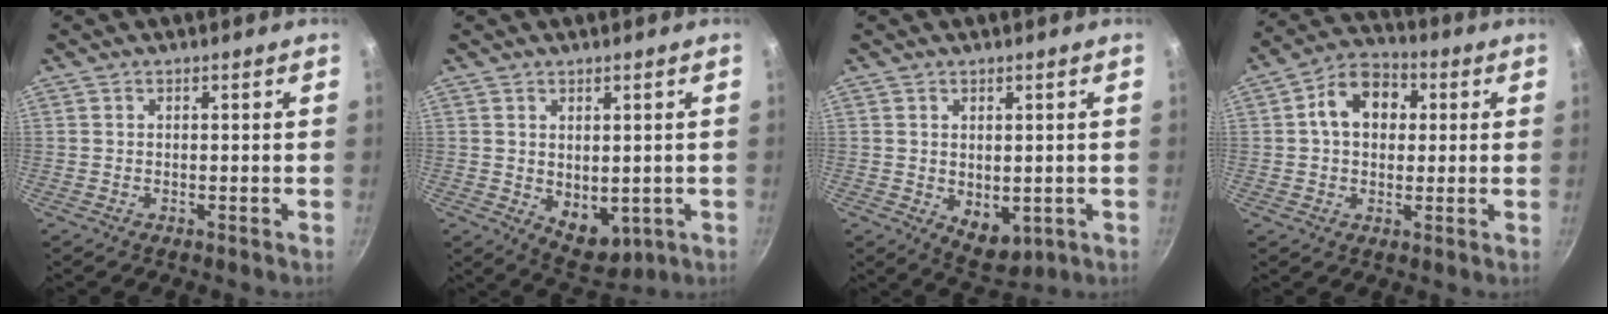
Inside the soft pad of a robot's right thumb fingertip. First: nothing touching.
{"total": 6.9, "force": [0.0, 4.6, 5.1], "torque": [-0.050, -0.017, 0.019]}
{"total": 6.0, "force": [-0.3, 3.9, 4.6], "torque": [-0.047, -0.015, 0.011]}
{"total": 10.4, "force": [1.9, 7.6, 6.7], "torque": [-0.073, 0.021, 0.014]}